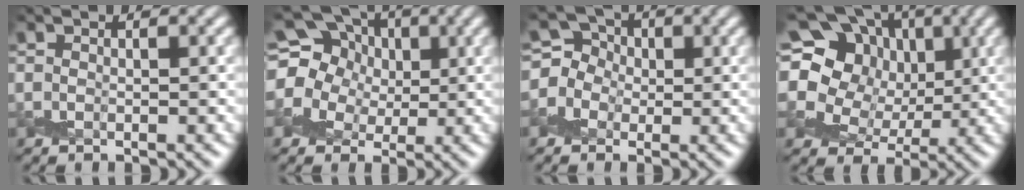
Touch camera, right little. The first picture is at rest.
{"total": 14.3, "force": [5.6, 11.3, 6.8], "torque": [-0.158, 0.037, 0.074]}
{"total": 3.7, "force": [0.1, 3.4, 1.5], "torque": [-0.018, 0.019, -0.019]}
{"total": 15.3, "force": [5.3, 12.1, 7.7], "torque": [-0.194, 0.051, 0.075]}